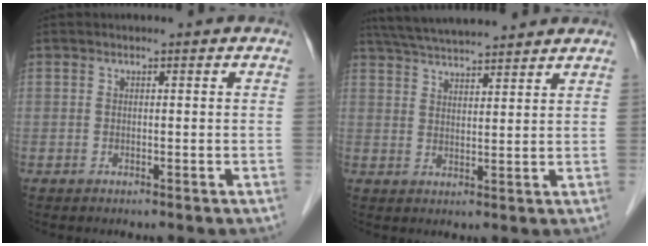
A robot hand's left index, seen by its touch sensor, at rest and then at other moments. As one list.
[{"total": 11.9, "force": [10.8, 1.1, 4.9], "torque": [-0.089, 0.033, 0.168]}]